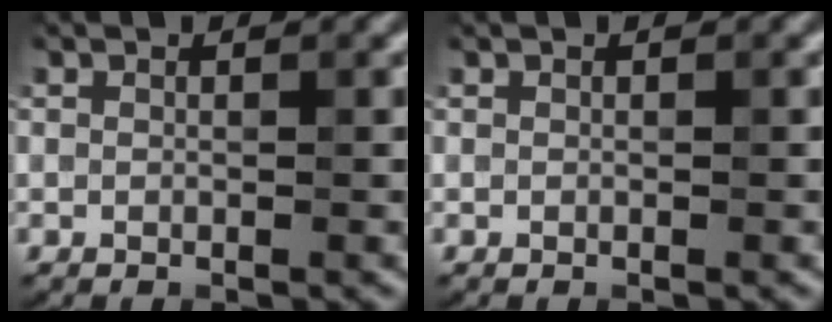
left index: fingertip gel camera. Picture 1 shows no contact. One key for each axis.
{"total": 0.0}